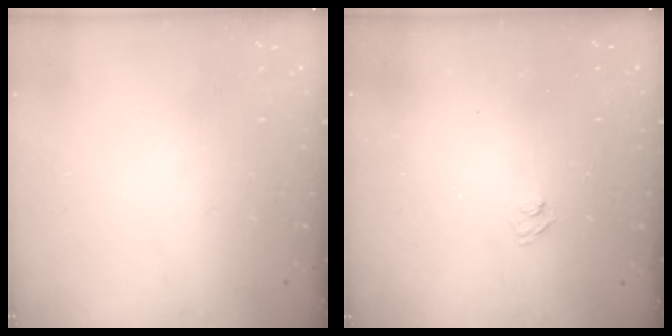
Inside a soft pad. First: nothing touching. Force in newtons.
{"total": 2.7, "press": 2.5, "slide": 0.9}